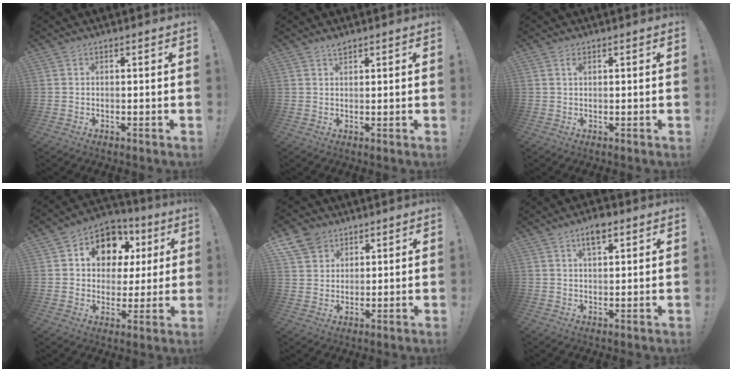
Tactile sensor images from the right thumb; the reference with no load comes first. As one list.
[{"total": 1.7, "force": [1.5, 0.3, 0.8], "torque": [-0.011, -0.007, 0.026]}, {"total": 1.2, "force": [0.6, 0.5, 0.9], "torque": [-0.012, -0.002, 0.009]}, {"total": 12.4, "force": [5.1, 9.8, 5.7], "torque": [-0.083, -0.026, 0.099]}, {"total": 8.1, "force": [5.2, 5.8, 2.1], "torque": [-0.033, -0.031, 0.104]}, {"total": 5.1, "force": [2.9, 1.9, 3.8], "torque": [-0.055, -0.008, 0.047]}]